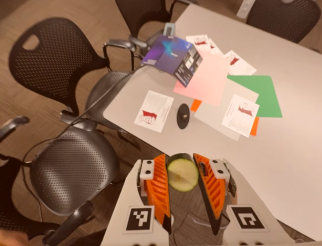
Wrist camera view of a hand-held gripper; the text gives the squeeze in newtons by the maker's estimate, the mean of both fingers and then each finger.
{"total": 12.5, "left": 12.6, "right": 12.3}